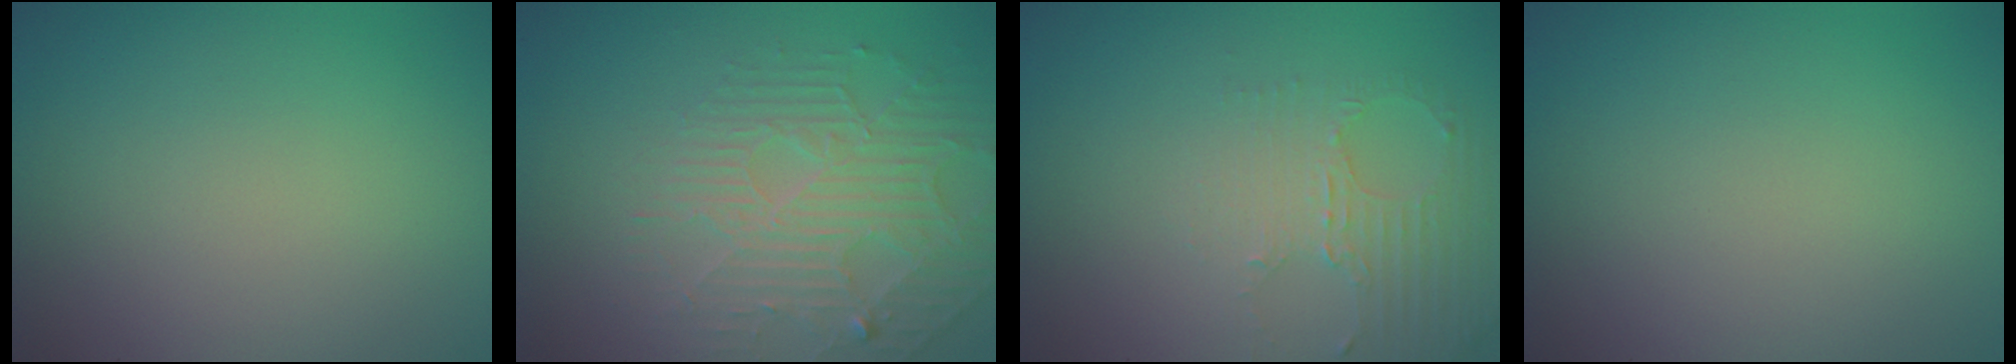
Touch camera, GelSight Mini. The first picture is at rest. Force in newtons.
{"total": 4.7, "press": 3.5, "slide": 3.1}
{"total": 2.6, "press": 1.9, "slide": 1.9}
{"total": 0.0}